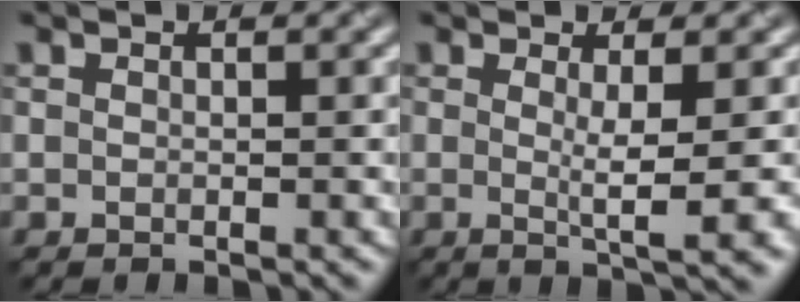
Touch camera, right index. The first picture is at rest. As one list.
[{"total": 4.1, "force": [0.1, 0.7, 4.0], "torque": [-0.060, -0.008, 0.002]}]